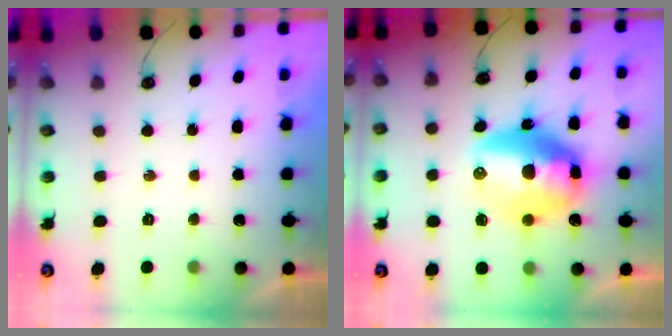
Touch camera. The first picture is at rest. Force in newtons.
{"total": 16.1, "press": 16.1, "slide": 1.5}